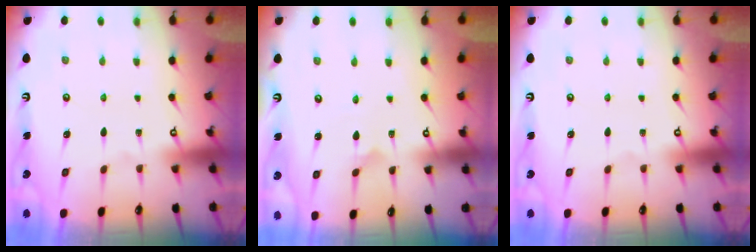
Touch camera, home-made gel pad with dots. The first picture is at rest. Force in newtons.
{"total": 3.3, "press": 3.3, "slide": 0.2}
{"total": 0.0}